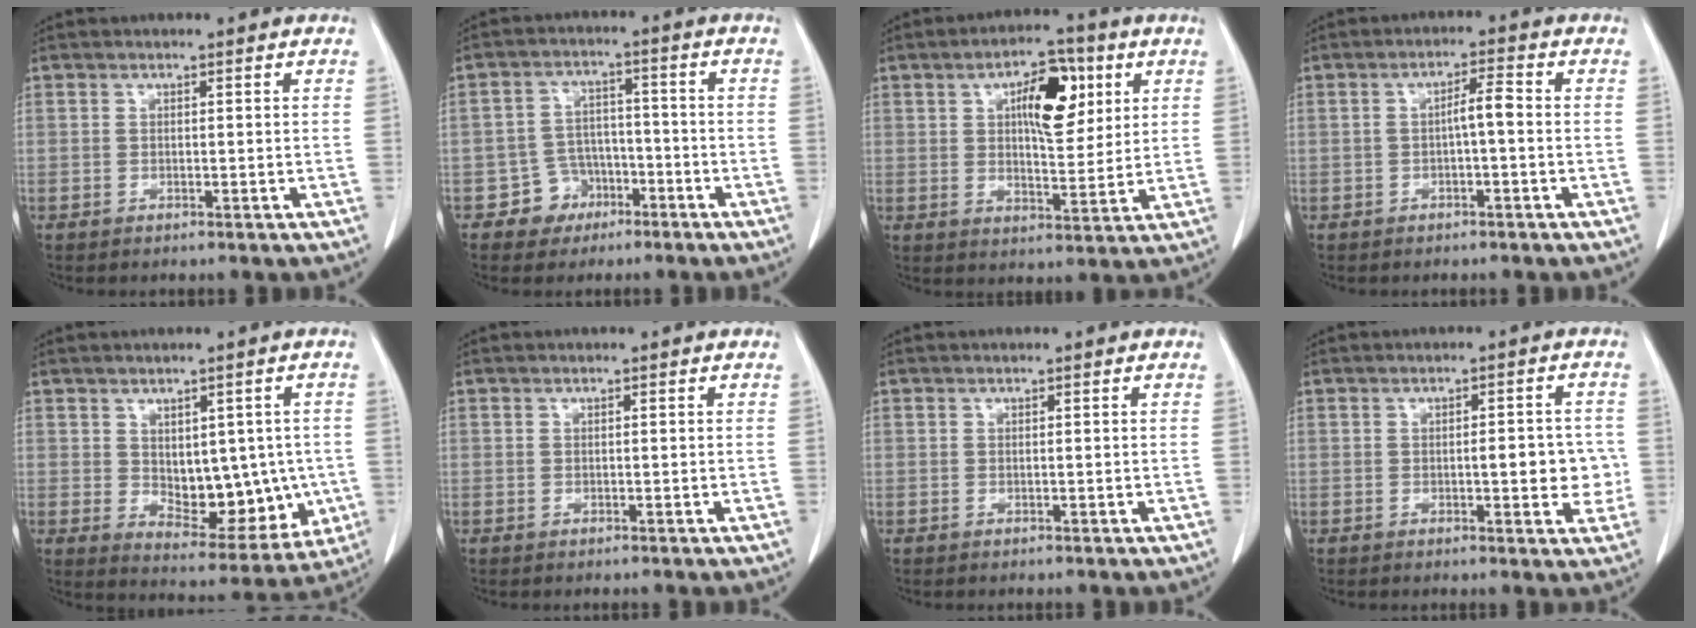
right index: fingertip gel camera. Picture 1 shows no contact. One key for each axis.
{"total": 5.5, "fx": -3.1, "fy": 4.6, "fz": 0.5, "tx": 0.001, "ty": 0.017, "tz": -0.045}
{"total": 10.0, "fx": 3.5, "fy": 3.9, "fz": 8.5, "tx": -0.132, "ty": 0.014, "tz": 0.057}
{"total": 3.2, "fx": -0.4, "fy": 0.4, "fz": 3.1, "tx": -0.051, "ty": 0.009, "tz": -0.008}
{"total": 11.5, "fx": -0.5, "fy": 6.5, "fz": 9.5, "tx": -0.114, "ty": 0.002, "tz": 0.022}
{"total": 0.0}
{"total": 0.0}
{"total": 5.6, "fx": -0.5, "fy": 2.0, "fz": 5.2, "tx": -0.062, "ty": 0.005, "tz": -0.006}